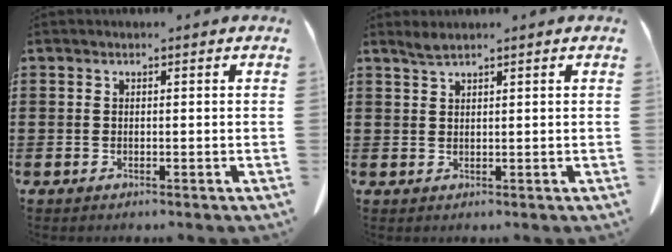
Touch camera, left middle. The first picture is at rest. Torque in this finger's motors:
{"motor_torque": [-0.03, 0.07, 0.04, 0.01]}